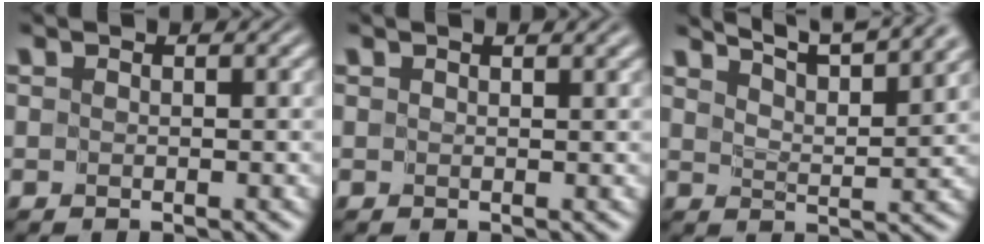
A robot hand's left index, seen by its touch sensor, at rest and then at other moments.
{"total": 1.0, "force": [0.8, 0.1, 0.7], "torque": [-0.005, 0.002, 0.010]}
{"total": 7.8, "force": [6.7, 1.4, 3.7], "torque": [-0.029, 0.017, 0.066]}